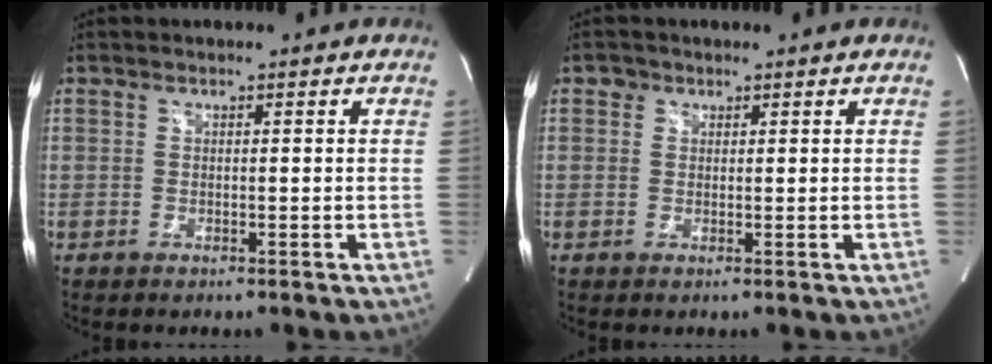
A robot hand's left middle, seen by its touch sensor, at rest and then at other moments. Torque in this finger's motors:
{"motor_torque": [0.02, 0.01, -0.02, 0.00]}